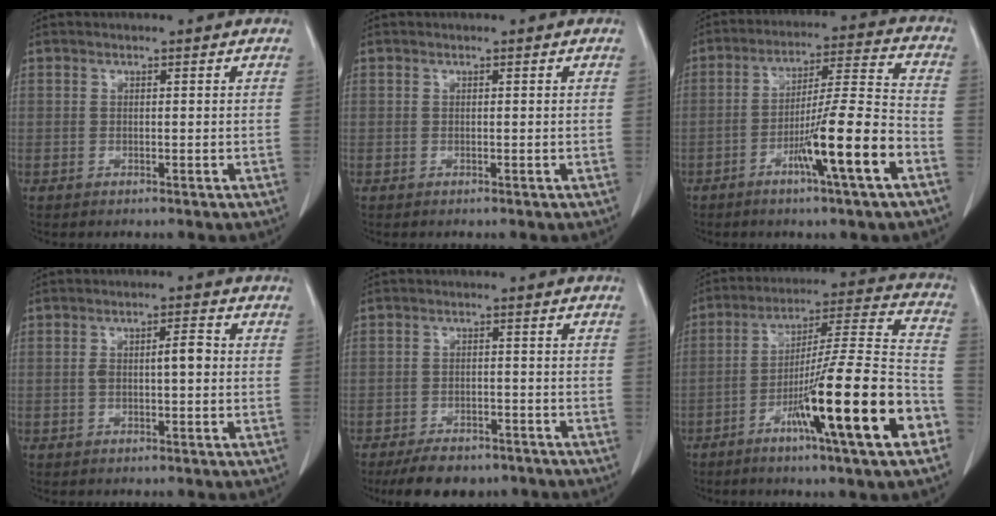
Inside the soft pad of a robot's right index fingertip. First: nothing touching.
{"total": 0.0}
{"total": 13.2, "force": [-5.7, -0.5, 11.9], "torque": [-0.200, 0.000, -0.095]}
{"total": 4.2, "force": [0.0, 1.2, 4.1], "torque": [-0.077, 0.016, 0.002]}
{"total": 9.1, "force": [-7.1, 3.5, 4.4], "torque": [-0.069, -0.006, -0.112]}
{"total": 21.6, "force": [-9.0, 0.0, 19.6], "torque": [-0.283, -0.016, -0.149]}